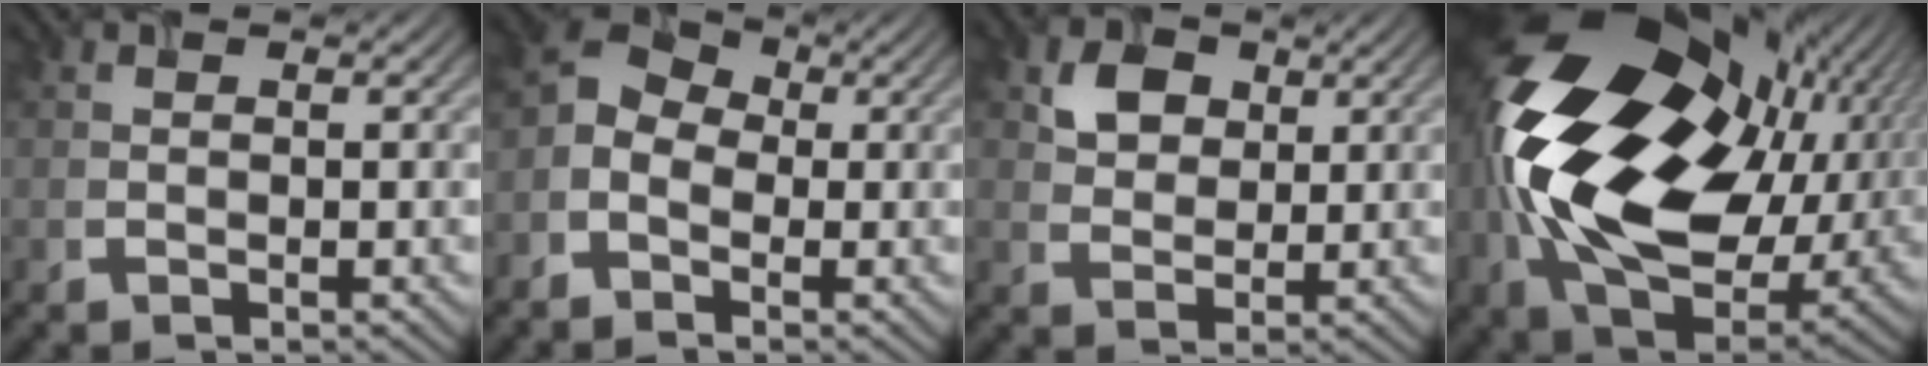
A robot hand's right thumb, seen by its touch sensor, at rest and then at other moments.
{"total": 4.7, "force": [-1.6, 3.7, 2.3], "torque": [-0.053, 0.003, -0.046]}
{"total": 4.2, "force": [1.7, 3.3, 2.0], "torque": [-0.044, -0.002, 0.029]}
{"total": 22.0, "force": [2.2, 14.4, 16.5], "torque": [-0.395, -0.041, 0.066]}